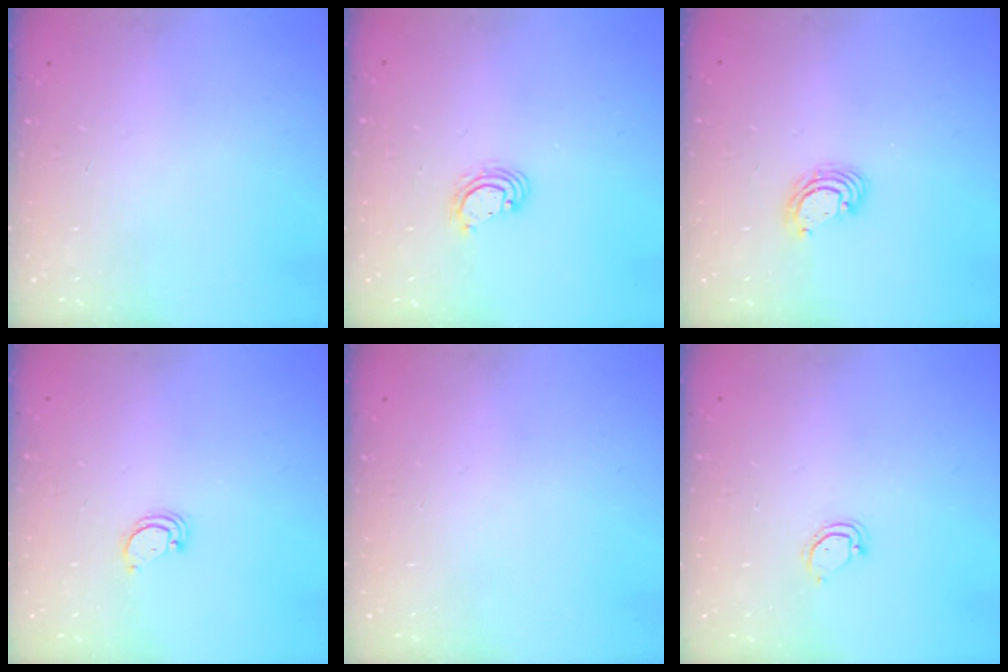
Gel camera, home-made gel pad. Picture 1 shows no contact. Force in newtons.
{"total": 3.6, "press": 3.6, "slide": 0.2}
{"total": 3.3, "press": 3.3, "slide": 0.2}
{"total": 2.1, "press": 2.1, "slide": 0.2}
{"total": 0.0}
{"total": 3.0, "press": 3.0, "slide": 0.2}